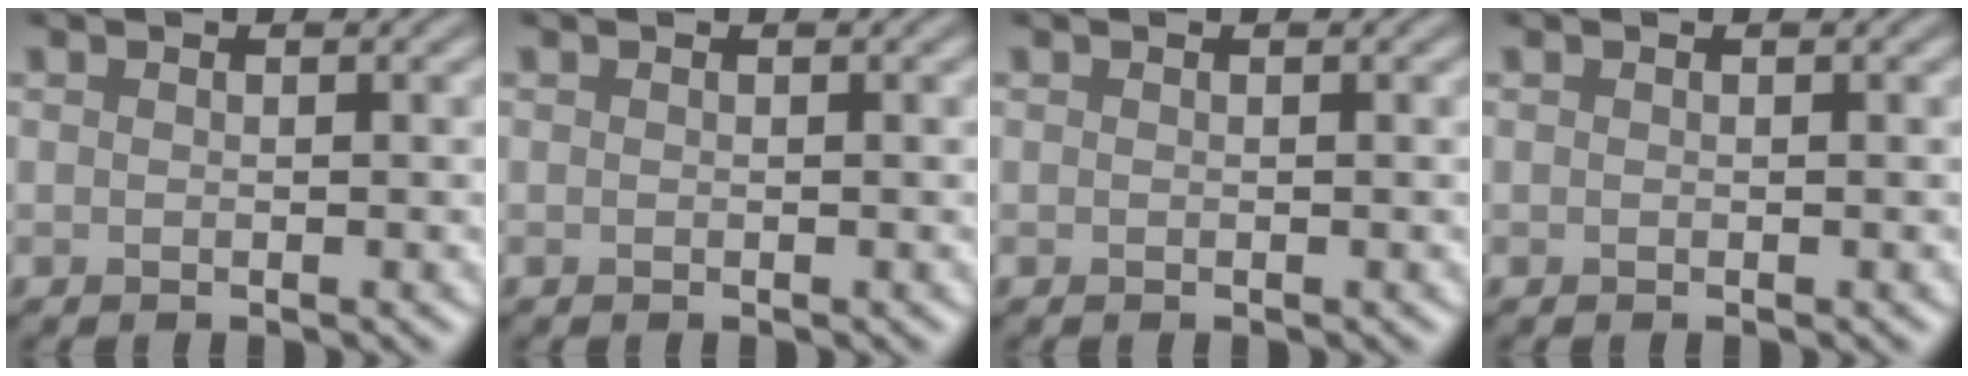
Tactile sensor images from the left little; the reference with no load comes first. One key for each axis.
{"total": 0.0}
{"total": 0.0}
{"total": 0.0}